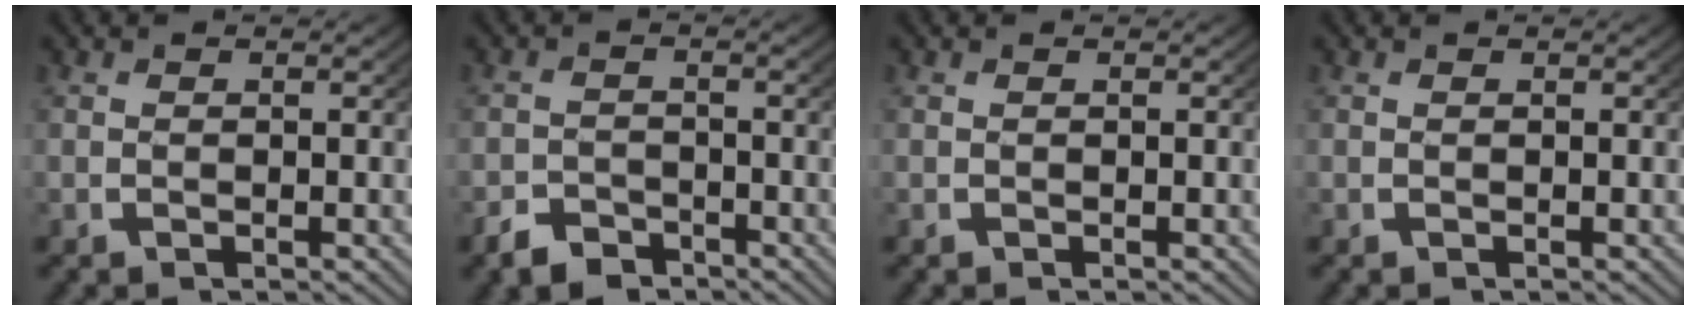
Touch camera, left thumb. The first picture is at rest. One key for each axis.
{"total": 3.0, "fx": -2.6, "fy": 1.5, "fz": 0.5, "tx": -0.005, "ty": -0.011, "tz": -0.044}
{"total": 0.0}
{"total": 0.0}